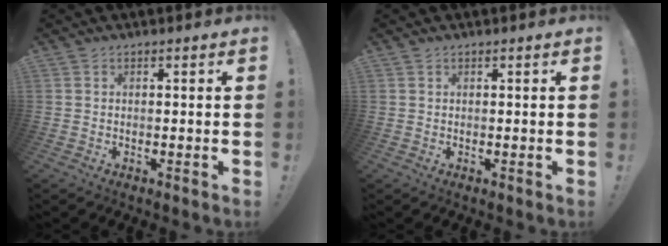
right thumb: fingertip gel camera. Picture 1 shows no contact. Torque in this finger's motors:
{"motor_torque": [-0.25, 0.05, -0.43, 0.11, -0.12]}